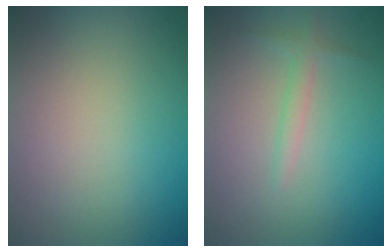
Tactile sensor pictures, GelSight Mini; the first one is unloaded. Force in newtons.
{"total": 1.3, "press": 1.3, "slide": 0.0}